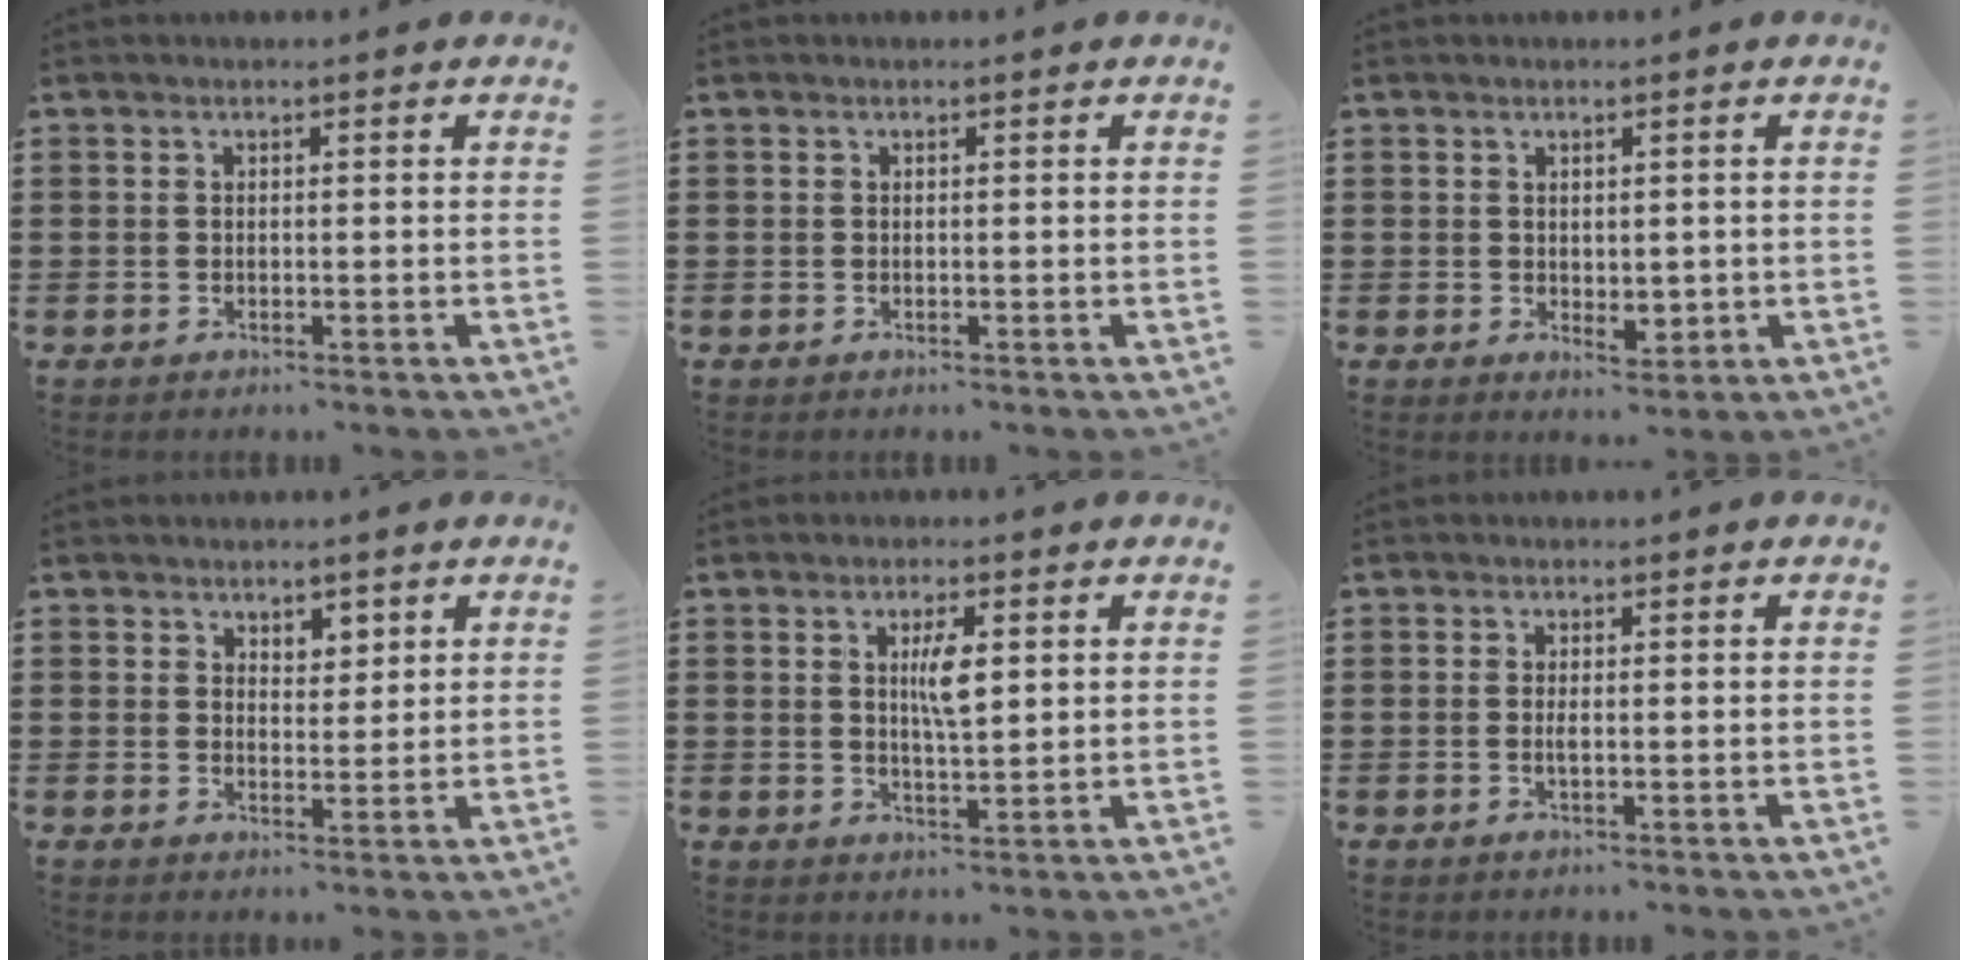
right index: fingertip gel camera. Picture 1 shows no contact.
{"total": 0.0}
{"total": 2.2, "force": [0.5, 1.6, 1.4], "torque": [-0.021, -0.001, 0.009]}
{"total": 2.6, "force": [2.1, 1.4, 0.3], "torque": [-0.013, 0.009, 0.041]}
{"total": 4.3, "force": [1.1, 1.1, 4.0], "torque": [-0.073, 0.005, 0.014]}
{"total": 0.9, "force": [-0.3, 0.0, 0.9], "torque": [-0.018, -0.006, -0.004]}